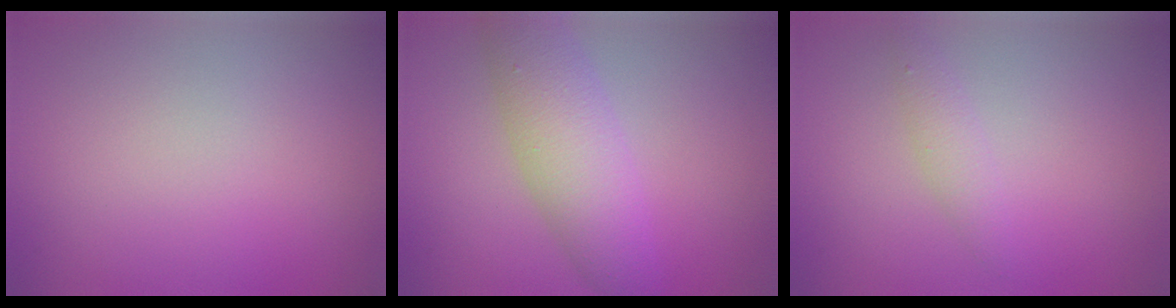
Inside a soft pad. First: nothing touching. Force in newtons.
{"total": 5.4, "press": 5.4, "slide": 0.1}
{"total": 1.4, "press": 1.4, "slide": 0.0}